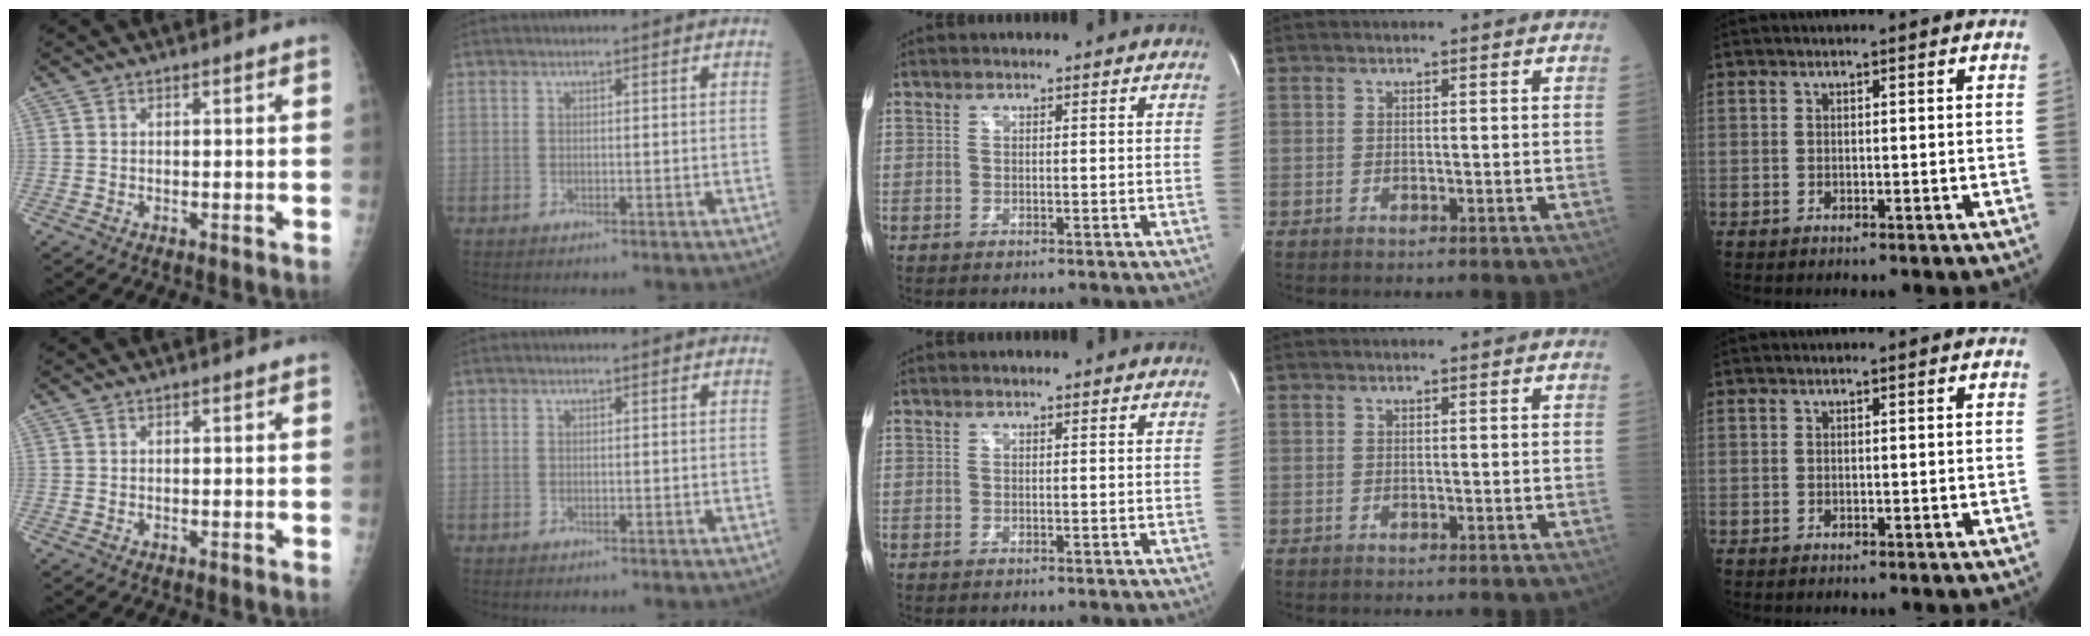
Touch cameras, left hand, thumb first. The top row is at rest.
{}